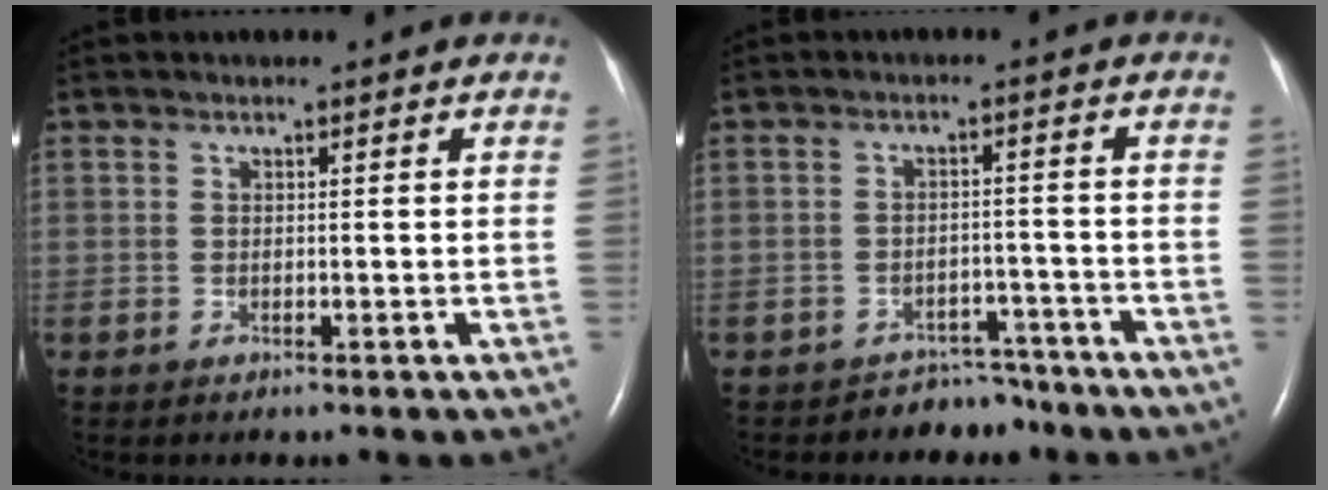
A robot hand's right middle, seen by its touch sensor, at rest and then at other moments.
{"total": 4.2, "force": [-3.7, 1.9, -0.9], "torque": [0.015, 0.018, -0.055]}